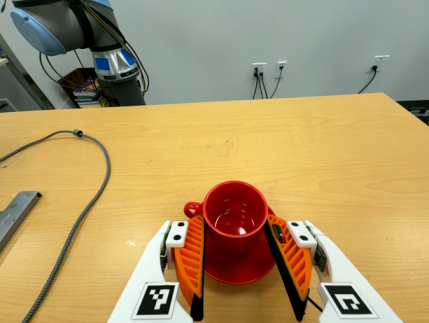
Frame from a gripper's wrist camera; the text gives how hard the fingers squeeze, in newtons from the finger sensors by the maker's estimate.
{"total": 2.4, "left": 1.9, "right": 2.9}